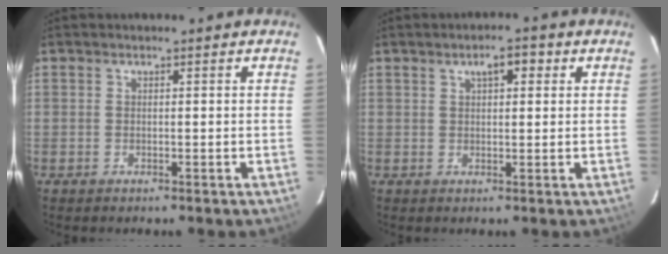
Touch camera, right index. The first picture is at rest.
{"total": 3.5, "force": [1.6, 1.6, 2.7], "torque": [-0.042, 0.013, 0.024]}